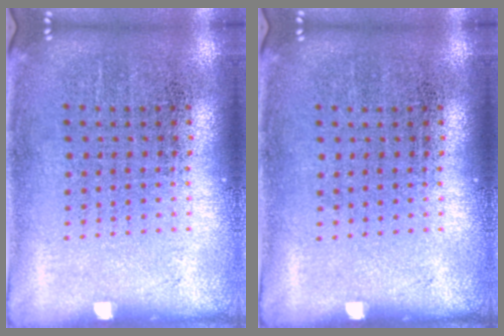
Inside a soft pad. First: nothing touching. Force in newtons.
{"total": 0.0}